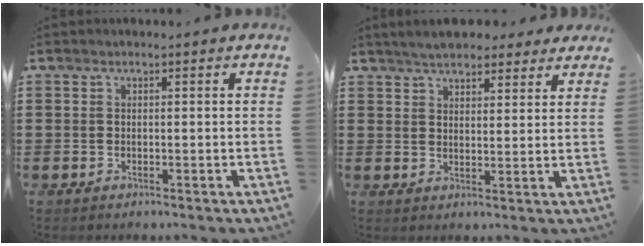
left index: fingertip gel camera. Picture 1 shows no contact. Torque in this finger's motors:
{"motor_torque": [2.14, 0.00, 0.26, -0.03]}